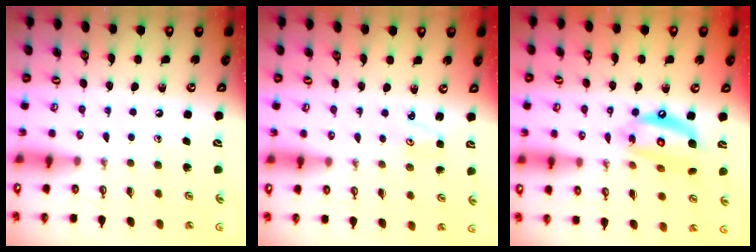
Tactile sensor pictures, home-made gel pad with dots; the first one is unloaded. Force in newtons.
{"total": 2.6, "press": 2.6, "slide": 0.3}
{"total": 12.5, "press": 12.4, "slide": 1.4}